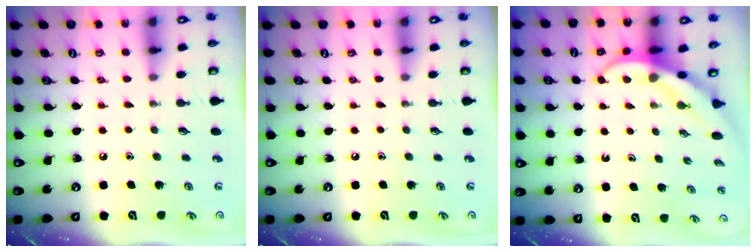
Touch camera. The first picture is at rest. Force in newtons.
{"total": 0.0}
{"total": 4.0, "press": 4.0, "slide": 0.4}